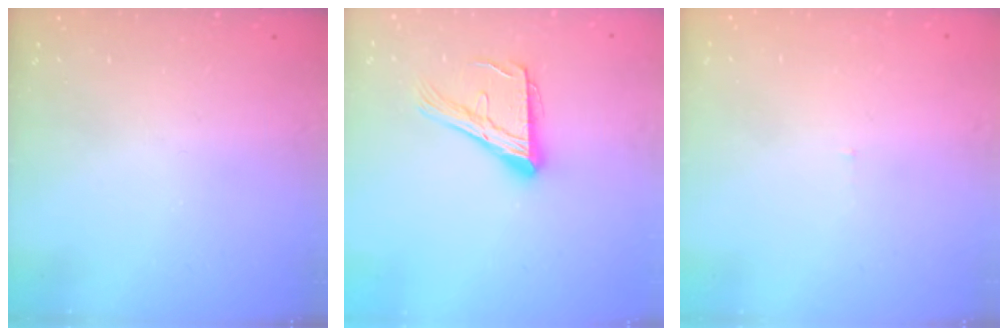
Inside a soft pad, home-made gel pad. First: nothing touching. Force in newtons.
{"total": 16.9, "press": 16.8, "slide": 1.8}
{"total": 3.0, "press": 3.0, "slide": 0.2}